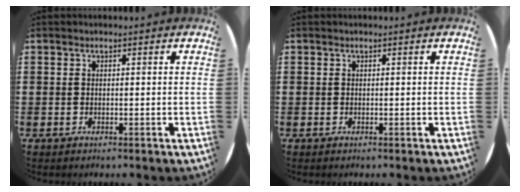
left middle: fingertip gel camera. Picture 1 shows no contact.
{"total": 0.0}